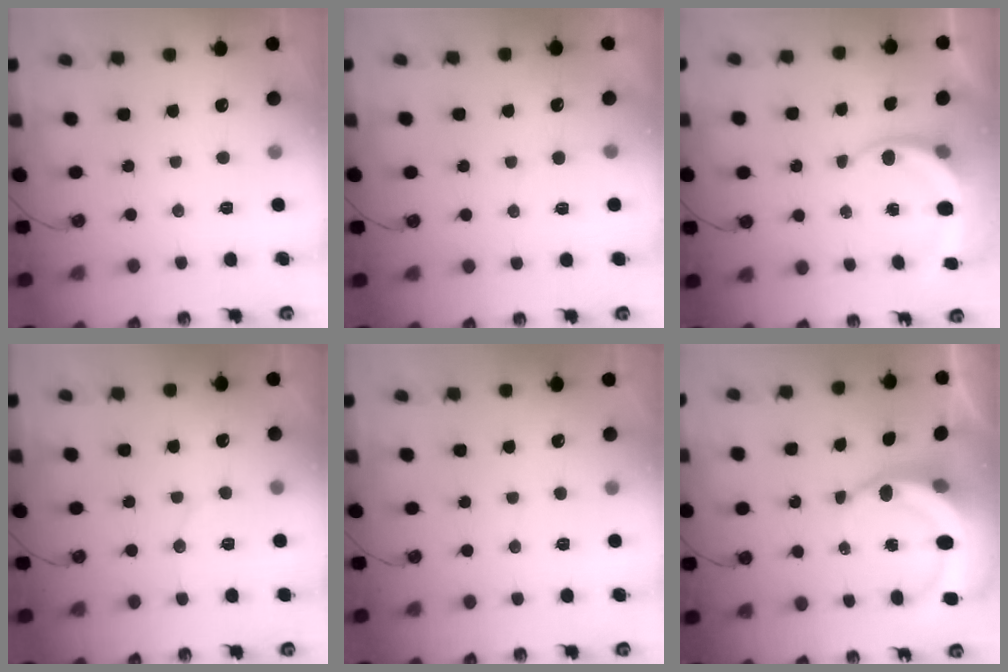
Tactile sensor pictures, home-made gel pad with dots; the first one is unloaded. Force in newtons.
{"total": 2.5, "press": 2.5, "slide": 0.1}
{"total": 6.3, "press": 6.3, "slide": 0.3}
{"total": 5.5, "press": 5.4, "slide": 0.8}
{"total": 2.0, "press": 2.0, "slide": 0.2}
{"total": 9.9, "press": 9.8, "slide": 1.3}